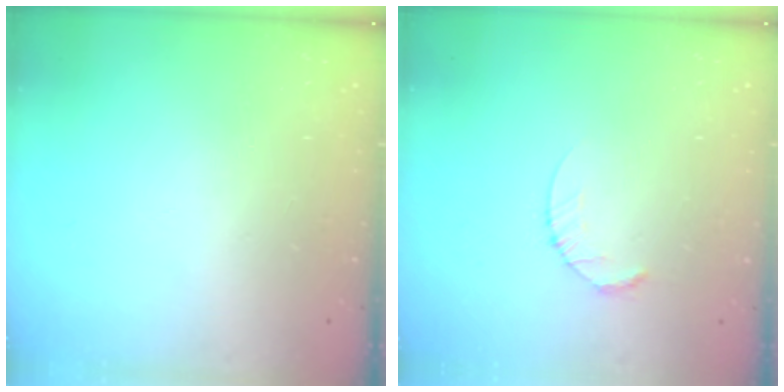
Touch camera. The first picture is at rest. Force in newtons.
{"total": 2.6, "press": 2.6, "slide": 0.4}